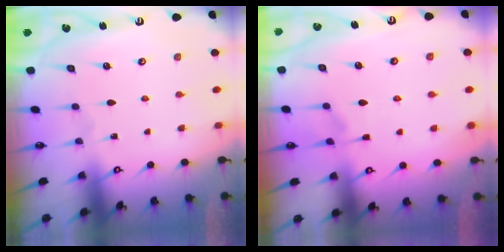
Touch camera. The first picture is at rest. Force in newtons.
{"total": 1.0, "press": 0.6, "slide": 0.8}